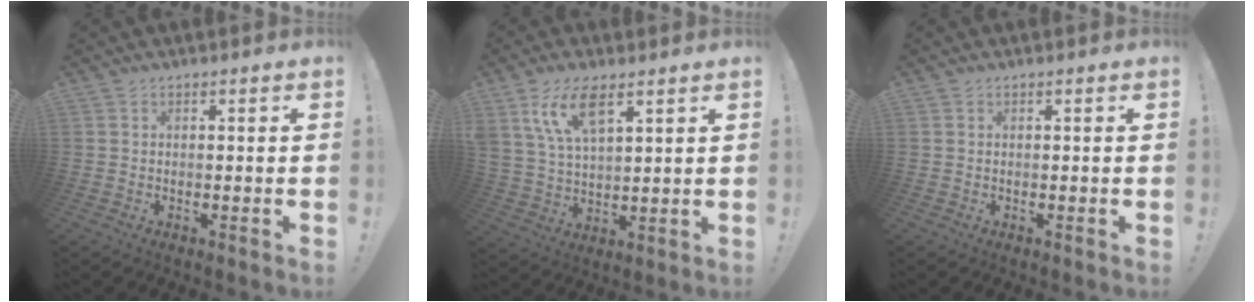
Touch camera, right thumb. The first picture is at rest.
{"total": 11.9, "force": [7.1, 5.1, 8.1], "torque": [-0.152, -0.017, 0.131]}
{"total": 0.0}